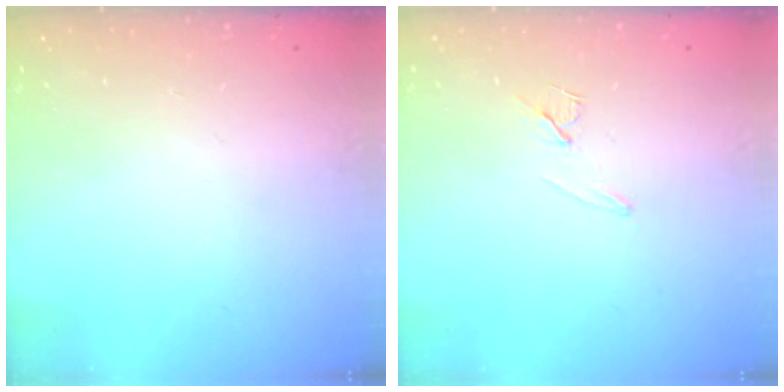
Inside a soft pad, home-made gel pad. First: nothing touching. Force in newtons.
{"total": 6.7, "press": 6.0, "slide": 3.0}